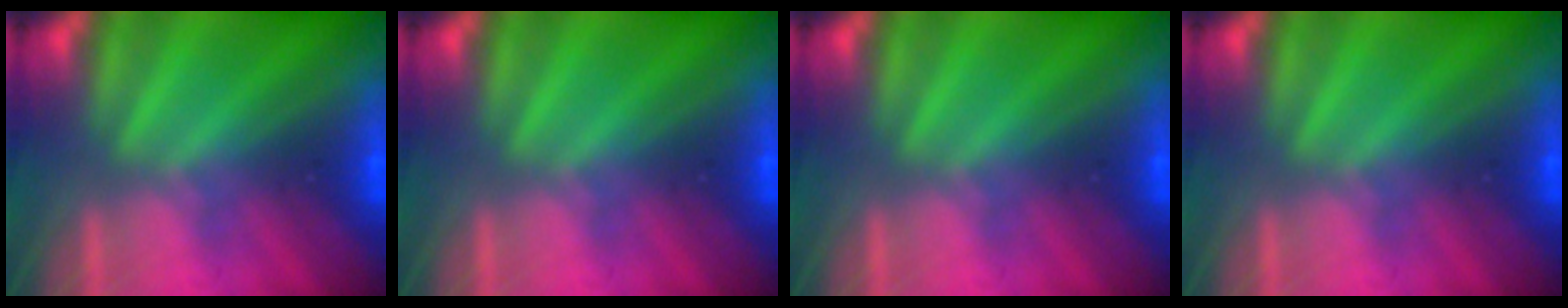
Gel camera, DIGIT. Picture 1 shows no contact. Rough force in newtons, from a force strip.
{"total": 0.0}
{"total": 0.0}
{"total": 0.0}